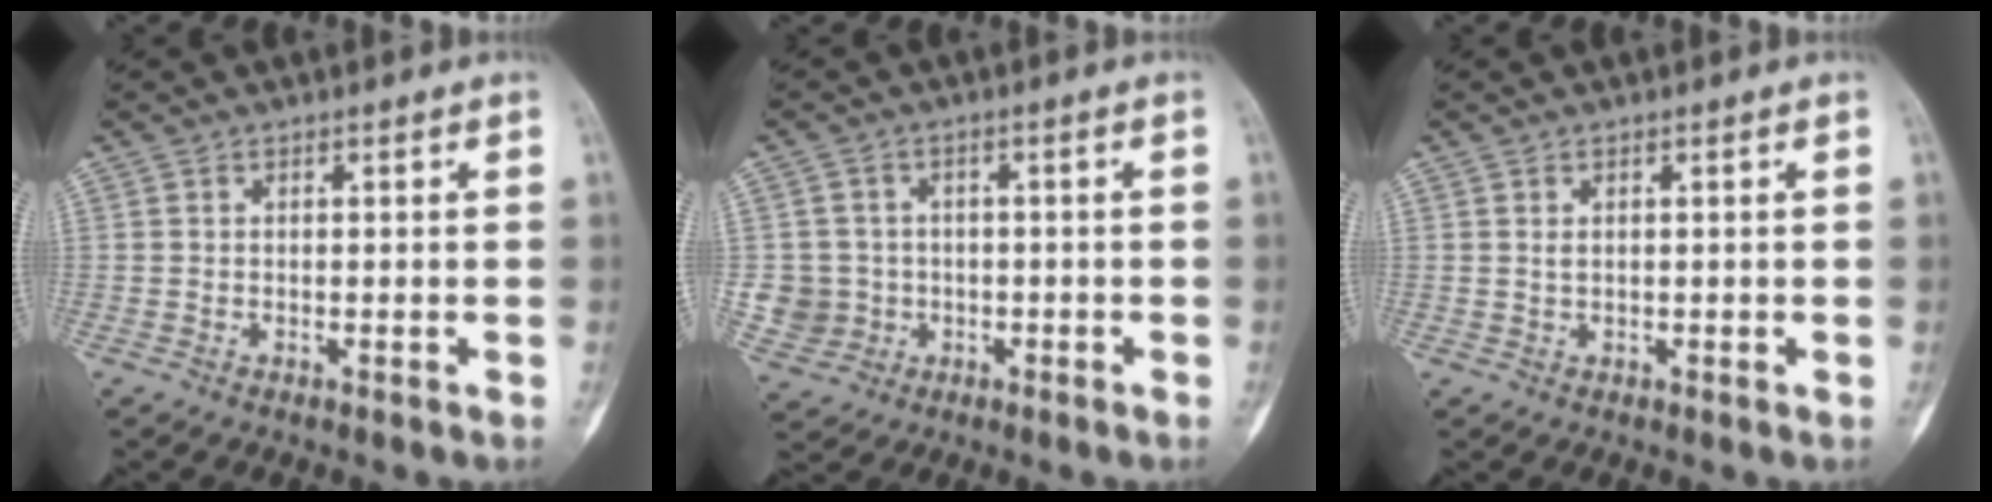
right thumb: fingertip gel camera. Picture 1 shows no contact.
{"total": 6.0, "force": [-0.9, 5.9, 0.8], "torque": [0.002, 0.011, -0.014]}
{"total": 0.8, "force": [0.3, 0.6, 0.5], "torque": [-0.007, 0.001, 0.006]}